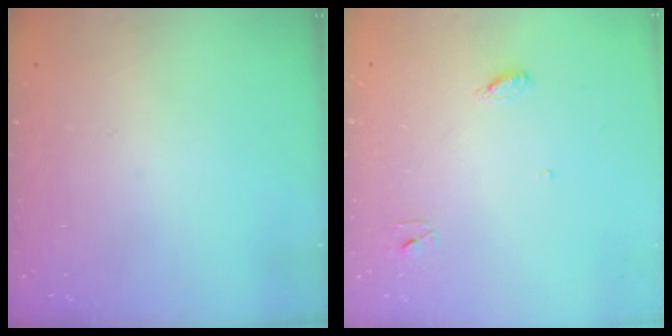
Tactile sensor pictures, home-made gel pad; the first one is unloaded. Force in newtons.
{"total": 3.4, "press": 3.4, "slide": 0.3}